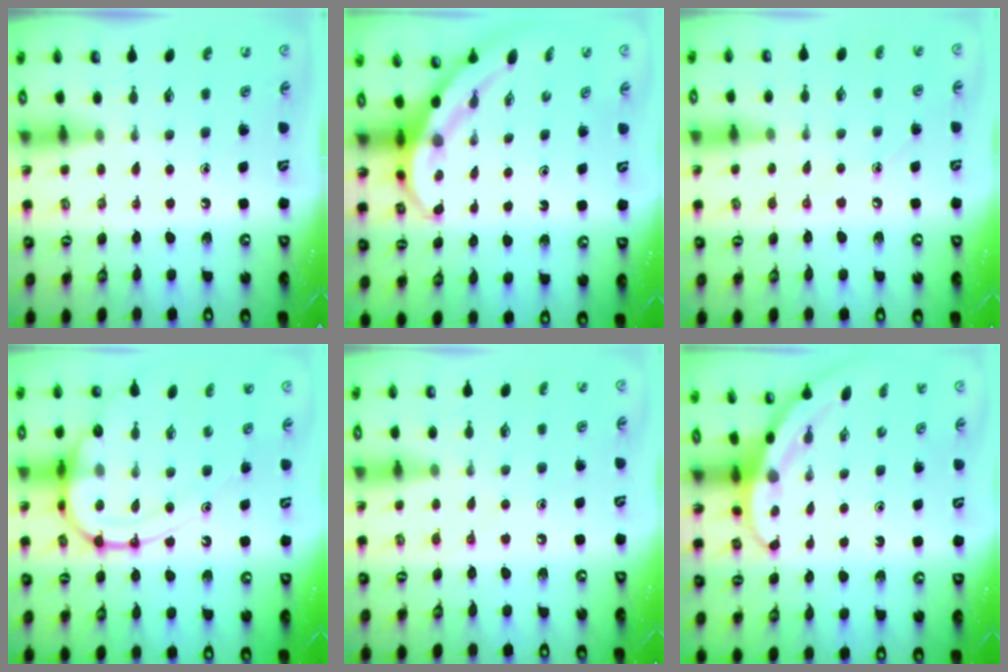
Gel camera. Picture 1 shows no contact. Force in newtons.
{"total": 4.0, "press": 3.9, "slide": 0.4}
{"total": 4.9, "press": 4.9, "slide": 0.2}
{"total": 14.5, "press": 14.4, "slide": 1.2}
{"total": 5.0, "press": 5.0, "slide": 0.5}
{"total": 3.1, "press": 3.1, "slide": 0.1}